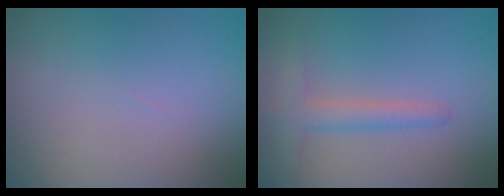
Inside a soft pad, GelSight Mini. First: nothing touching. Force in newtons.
{"total": 2.3, "press": 2.3, "slide": 0.2}